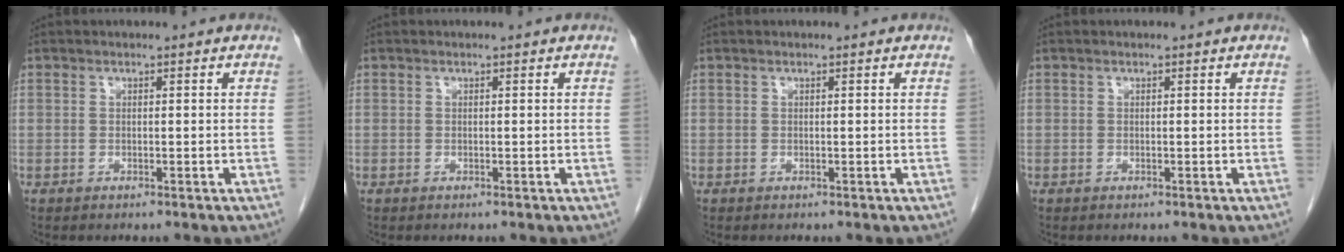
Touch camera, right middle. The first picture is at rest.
{"total": 0.0}
{"total": 0.0}
{"total": 0.0}